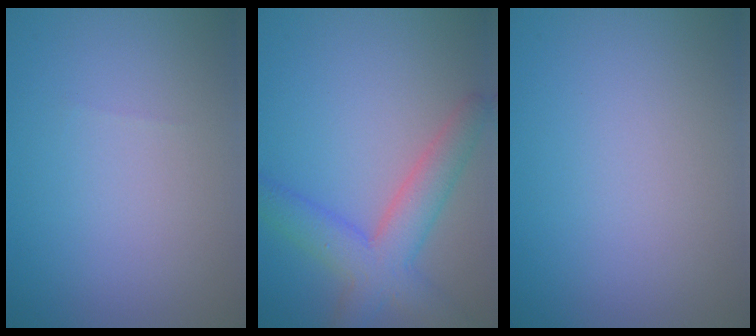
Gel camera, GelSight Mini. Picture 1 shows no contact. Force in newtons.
{"total": 5.5, "press": 5.5, "slide": 0.3}
{"total": 0.0}